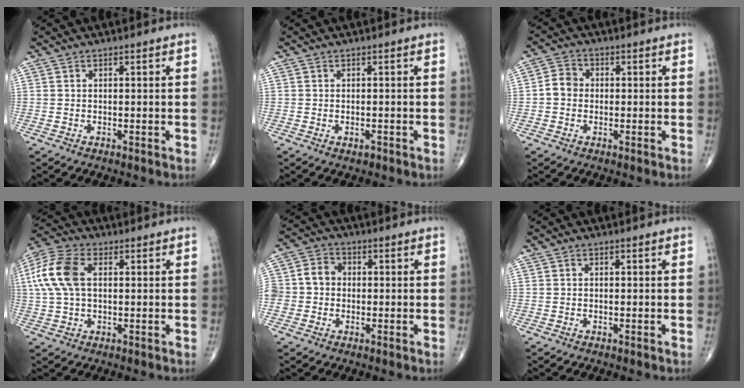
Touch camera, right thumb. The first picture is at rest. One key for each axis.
{"total": 1.2, "fx": -0.6, "fy": 0.7, "fz": 0.8, "tx": -0.013, "ty": 0.003, "tz": -0.007}
{"total": 4.0, "fx": -0.4, "fy": 3.4, "fz": 1.9, "tx": -0.024, "ty": 0.013, "tz": -0.016}
{"total": 11.5, "fx": 2.1, "fy": 6.7, "fz": 9.1, "tx": -0.212, "ty": 0.020, "tz": 0.038}
{"total": 7.7, "fx": -0.3, "fy": 6.8, "fz": 3.6, "tx": -0.055, "ty": 0.028, "tz": -0.011}
{"total": 0.0}